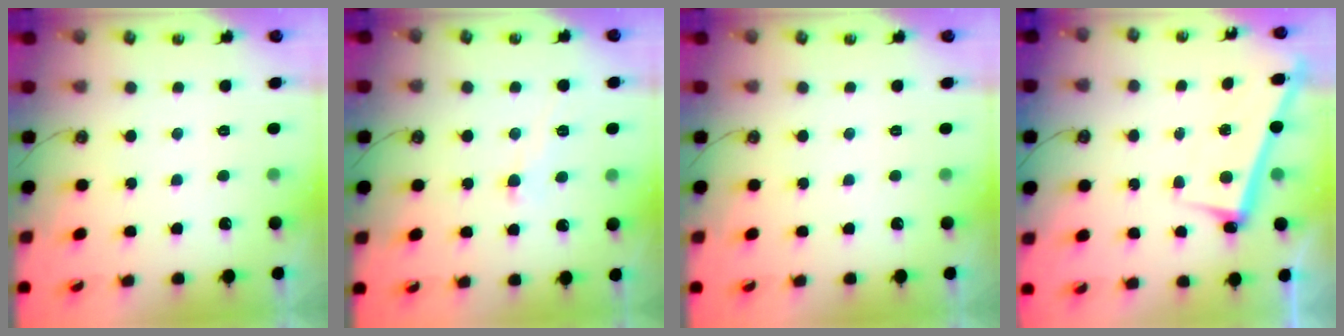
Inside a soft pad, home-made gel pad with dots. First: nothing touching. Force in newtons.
{"total": 1.3, "press": 1.2, "slide": 0.3}
{"total": 0.0}
{"total": 2.7, "press": 2.6, "slide": 0.5}